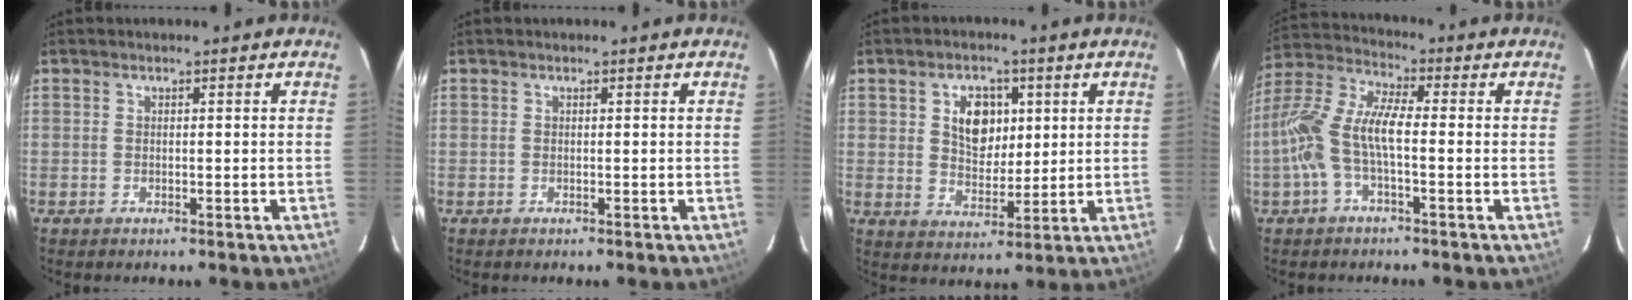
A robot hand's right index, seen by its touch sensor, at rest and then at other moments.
{"total": 0.0}
{"total": 8.1, "force": [2.5, 5.5, 5.4], "torque": [-0.090, 0.009, 0.049]}
{"total": 10.8, "force": [-2.3, 3.3, 10.0], "torque": [-0.221, 0.010, -0.048]}